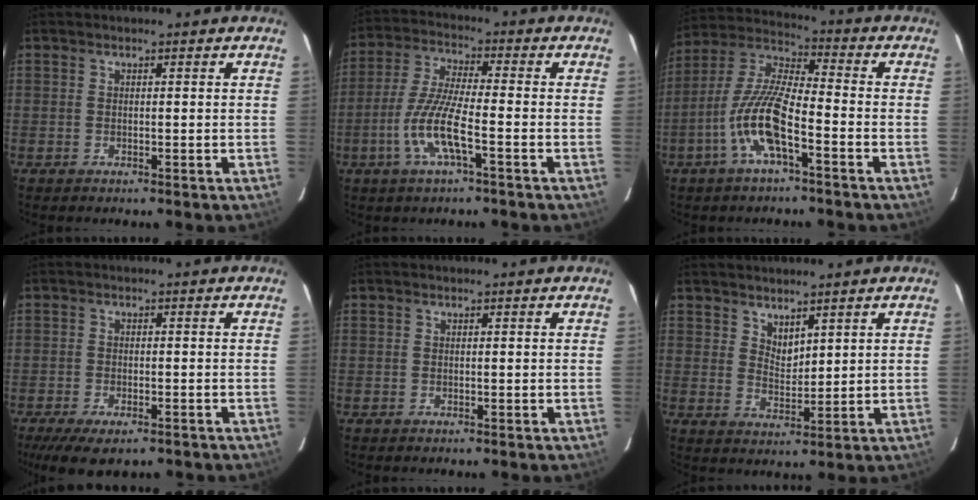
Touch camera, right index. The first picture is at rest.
{"total": 9.9, "force": [-3.9, 1.2, 9.0], "torque": [-0.192, -0.006, -0.076]}
{"total": 12.0, "force": [-5.3, 2.6, 10.5], "torque": [-0.224, 0.001, -0.106]}
{"total": 9.2, "force": [-6.5, 3.4, 5.5], "torque": [-0.126, -0.032, -0.103]}
{"total": 0.0}
{"total": 3.7, "force": [3.1, 1.6, 1.4], "torque": [-0.019, -0.004, 0.057]}